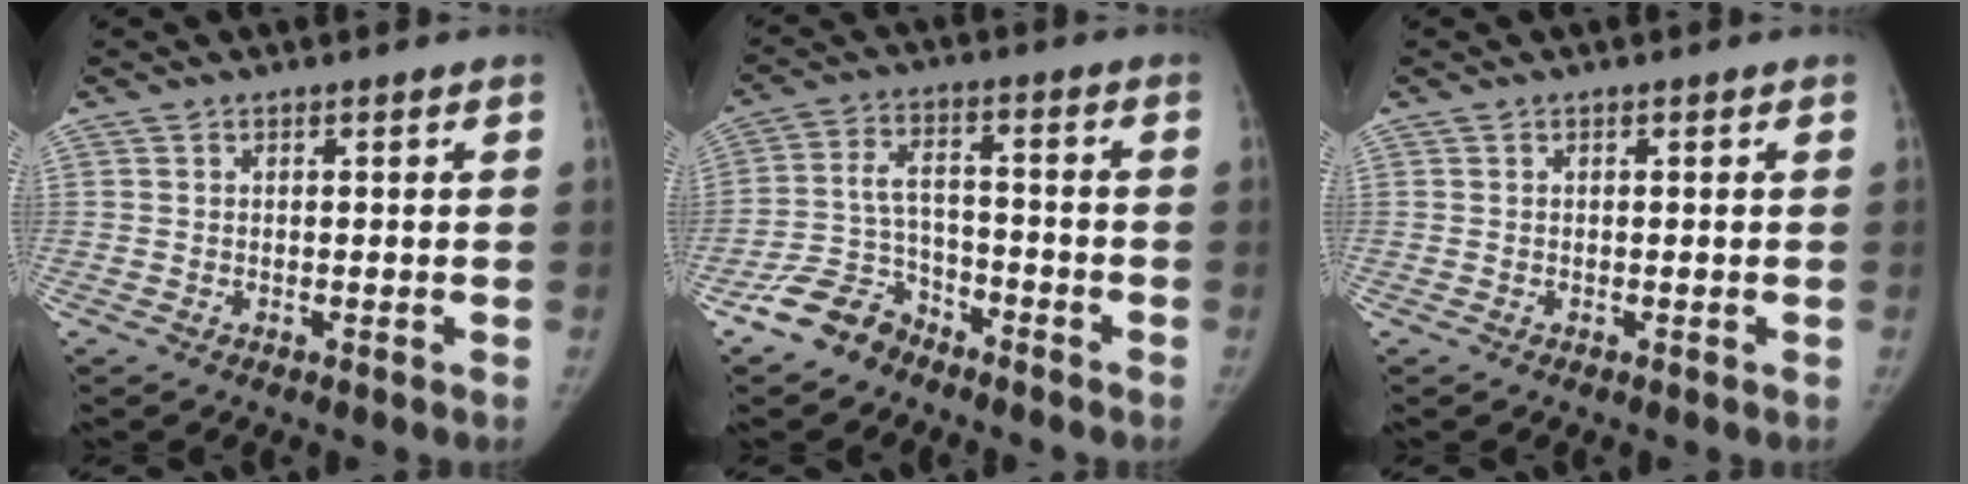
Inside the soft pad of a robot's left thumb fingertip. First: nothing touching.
{"total": 8.5, "force": [-6.4, 4.7, 2.9], "torque": [-0.051, 0.042, -0.126]}
{"total": 0.0}